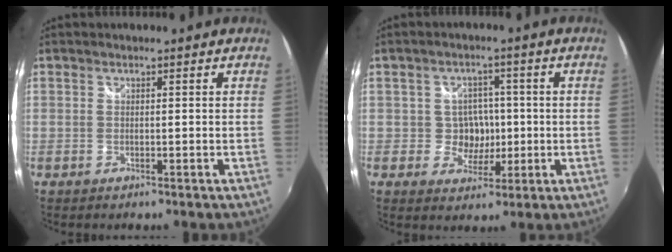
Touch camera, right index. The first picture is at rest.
{"total": 5.1, "force": [-0.6, 4.9, 1.6], "torque": [-0.032, 0.014, -0.004]}